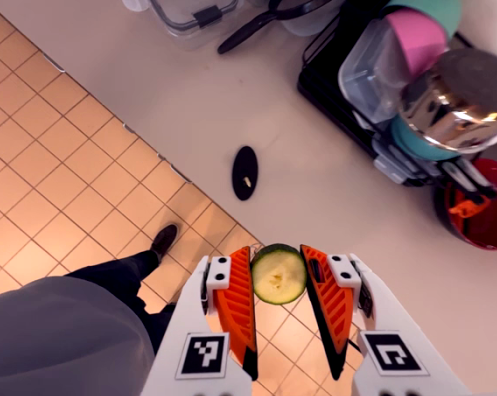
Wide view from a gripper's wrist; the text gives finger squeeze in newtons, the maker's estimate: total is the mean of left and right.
{"total": 8.6, "left": 8.2, "right": 8.9}